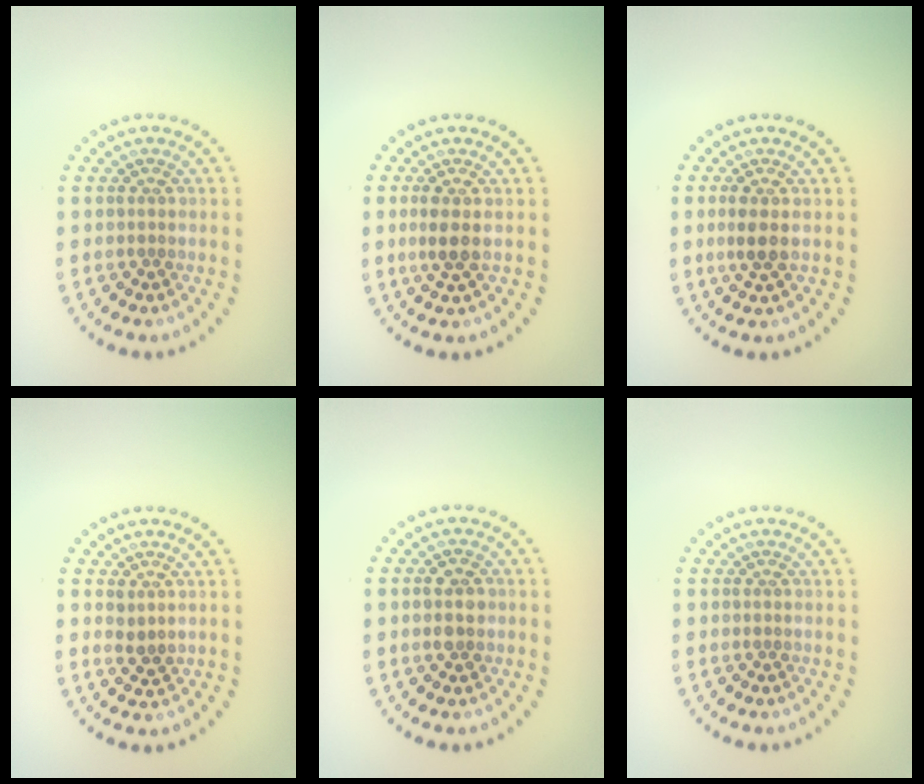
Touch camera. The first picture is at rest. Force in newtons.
{"total": 1.8, "press": 1.6, "slide": 0.9}
{"total": 1.9, "press": 1.8, "slide": 0.7}
{"total": 1.1, "press": 1.0, "slide": 0.5}
{"total": 2.0, "press": 2.0, "slide": 0.2}
{"total": 0.0}